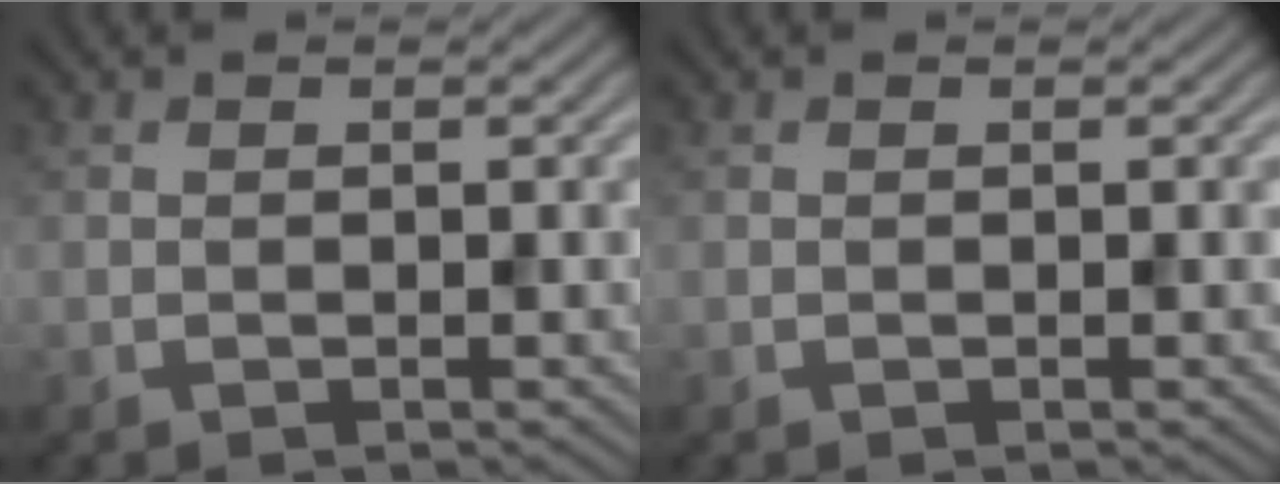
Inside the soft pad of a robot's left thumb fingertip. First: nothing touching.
{"total": 0.0}